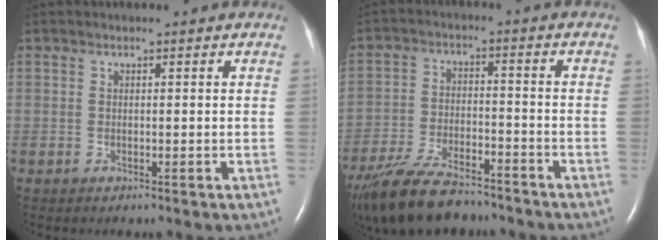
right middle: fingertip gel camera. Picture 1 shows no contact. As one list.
[{"total": 14.9, "force": [-12.2, 4.1, 7.4], "torque": [-0.159, -0.022, -0.208]}]